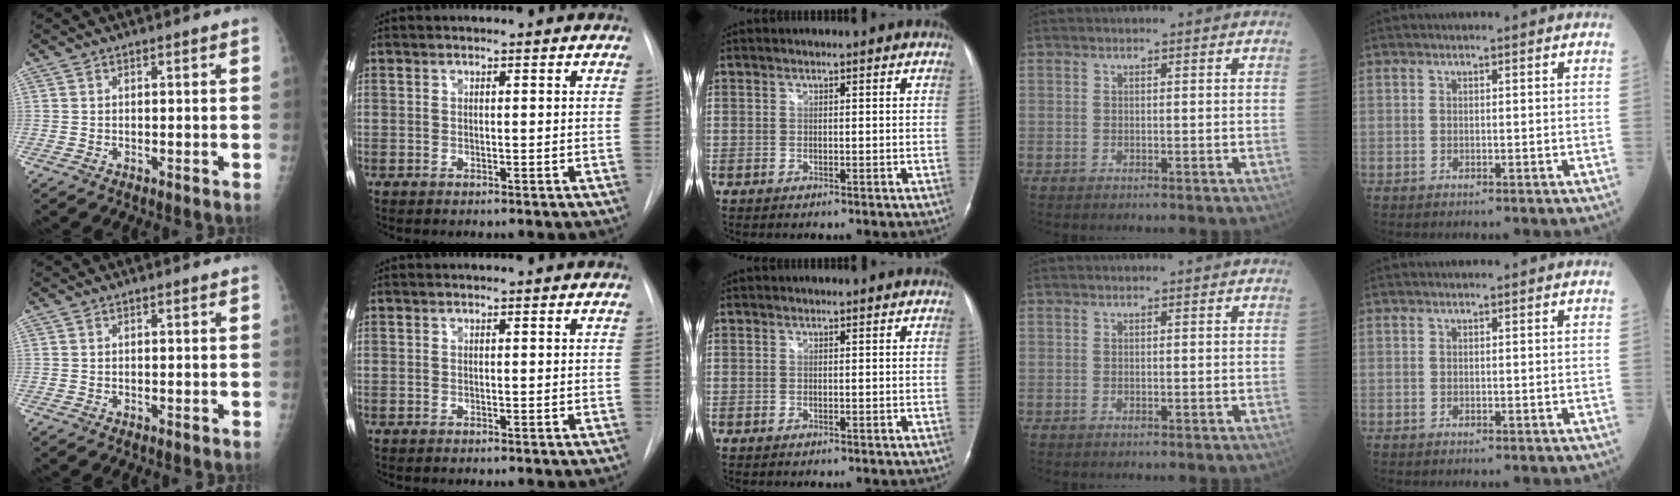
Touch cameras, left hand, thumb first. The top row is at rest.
{}